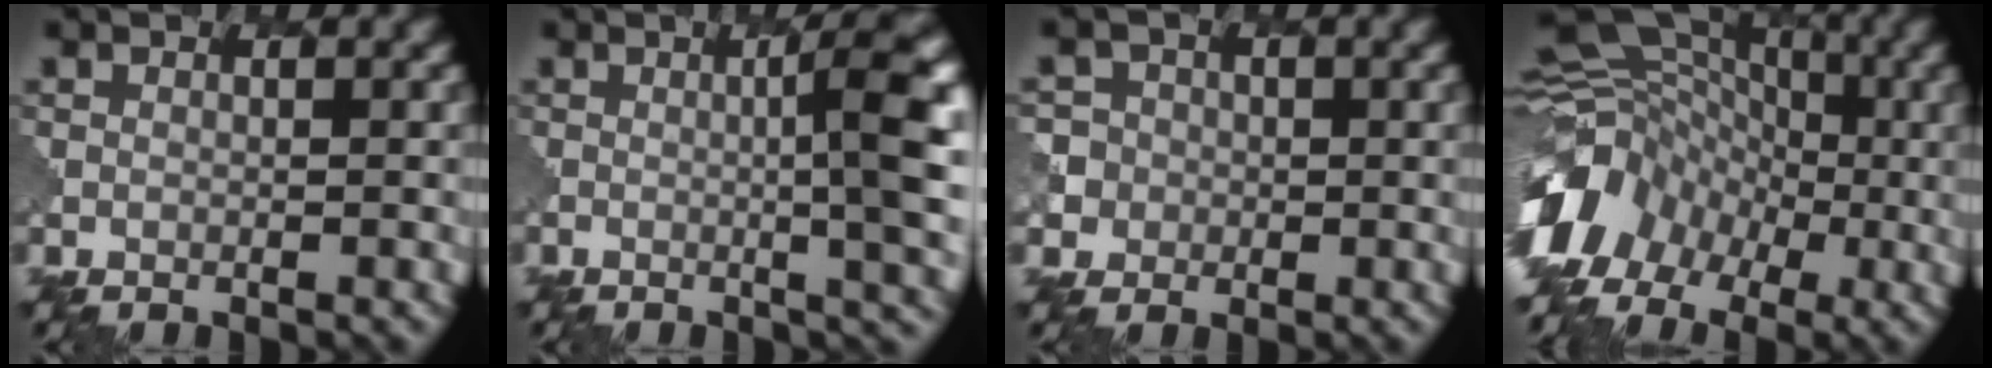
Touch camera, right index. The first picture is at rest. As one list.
[{"total": 8.1, "force": [0.1, 1.7, 7.9], "torque": [-0.101, 0.004, 0.006]}, {"total": 4.7, "force": [-0.3, 4.7, 0.7], "torque": [-0.005, 0.021, -0.023]}, {"total": 11.3, "force": [-3.8, 9.2, 5.3], "torque": [-0.114, 0.000, -0.062]}]